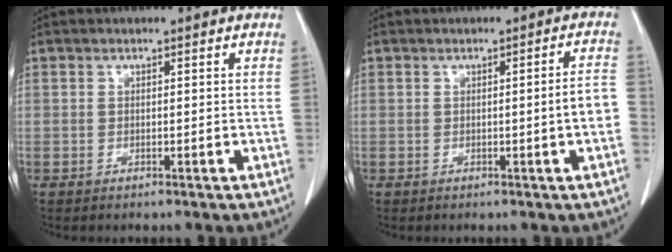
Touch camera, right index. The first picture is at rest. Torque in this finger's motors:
{"motor_torque": [0.45, -0.30, 0.09, 0.04]}